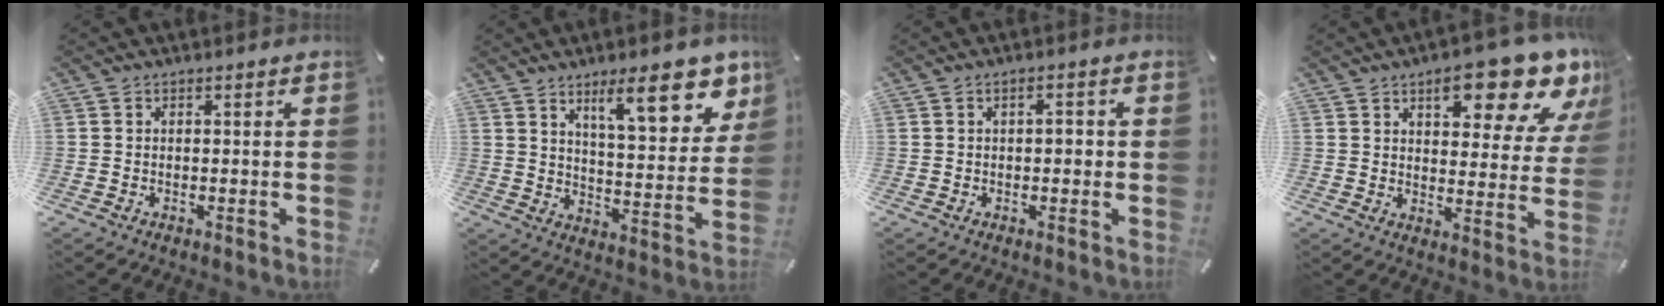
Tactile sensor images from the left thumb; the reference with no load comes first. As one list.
[{"total": 16.4, "force": [10.1, 5.9, 11.5], "torque": [-0.146, -0.060, 0.160]}, {"total": 2.5, "force": [0.2, 1.2, 2.2], "torque": [-0.034, 0.003, -0.001]}, {"total": 16.7, "force": [10.7, 6.7, 11.0], "torque": [-0.134, -0.063, 0.171]}]